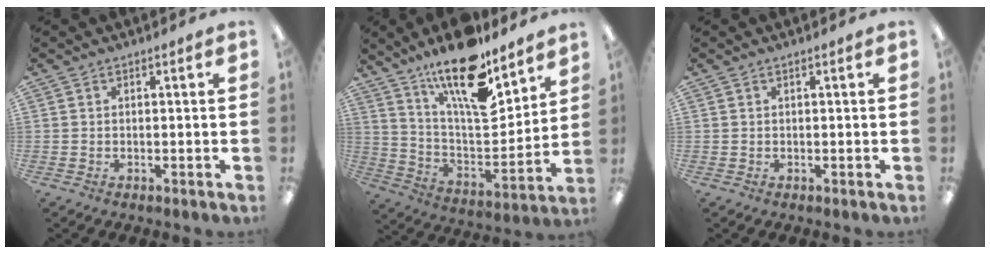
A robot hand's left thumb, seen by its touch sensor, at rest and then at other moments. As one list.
[{"total": 19.7, "force": [13.9, 6.6, 12.3], "torque": [-0.210, -0.094, 0.238]}, {"total": 0.0}]